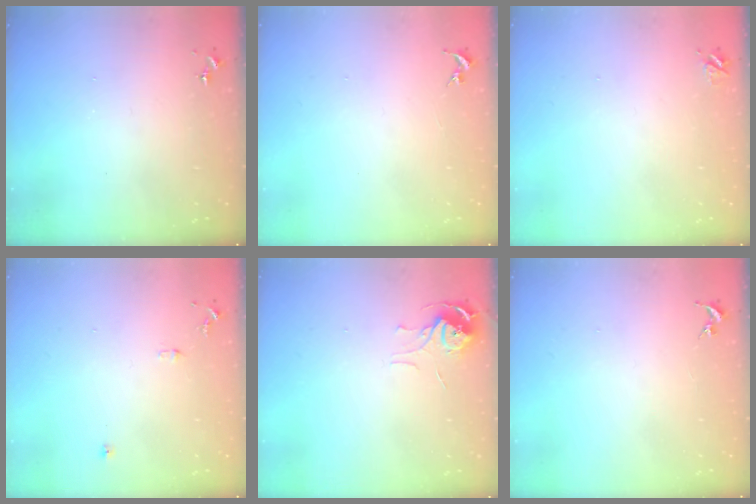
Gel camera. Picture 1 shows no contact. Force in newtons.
{"total": 0.0}
{"total": 3.7, "press": 3.6, "slide": 0.5}
{"total": 6.1, "press": 6.1, "slide": 0.7}
{"total": 6.2, "press": 6.1, "slide": 0.5}
{"total": 0.0}